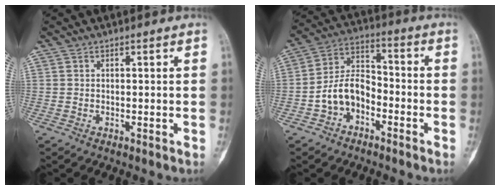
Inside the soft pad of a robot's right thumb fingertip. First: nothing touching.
{"total": 9.3, "force": [-3.8, 6.3, 5.7], "torque": [-0.092, 0.048, -0.080]}